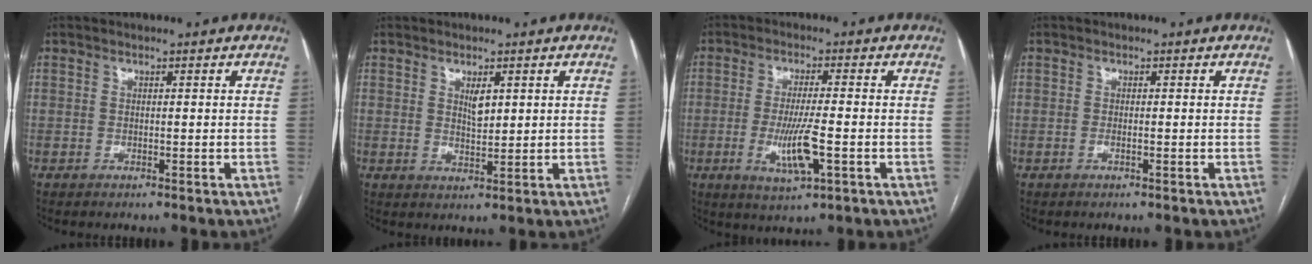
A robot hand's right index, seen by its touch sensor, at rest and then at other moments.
{"total": 2.6, "force": [1.1, 1.0, 2.1], "torque": [-0.038, -0.004, 0.024]}
{"total": 7.4, "force": [-2.0, 0.9, 7.0], "torque": [-0.134, -0.016, -0.034]}
{"total": 0.6, "force": [-0.2, 0.0, 0.6], "torque": [-0.012, 0.000, -0.004]}